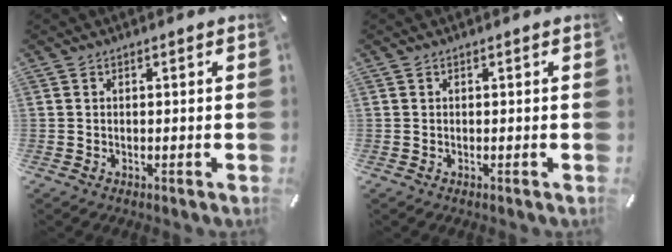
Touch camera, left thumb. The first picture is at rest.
{"total": 0.0}